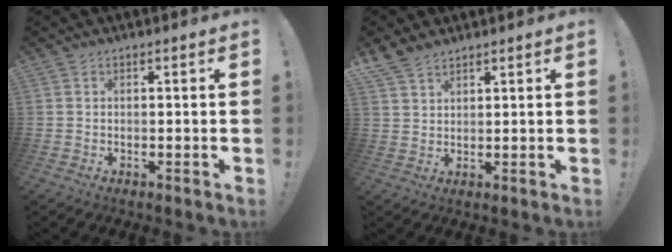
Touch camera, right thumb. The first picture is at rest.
{"total": 5.1, "force": [4.3, 2.1, 1.8], "torque": [-0.042, -0.019, 0.085]}